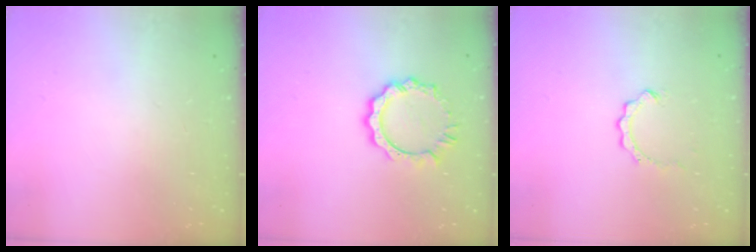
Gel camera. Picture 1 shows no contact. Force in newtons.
{"total": 7.7, "press": 7.7, "slide": 0.7}
{"total": 2.7, "press": 2.7, "slide": 0.3}